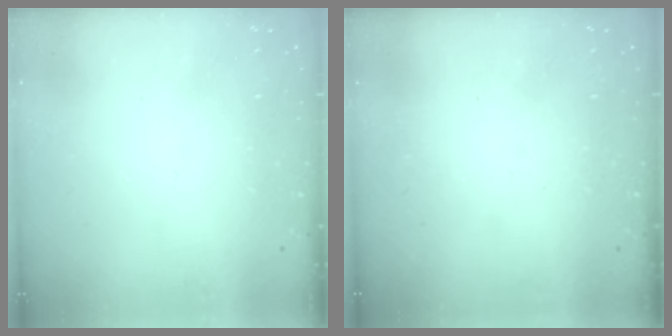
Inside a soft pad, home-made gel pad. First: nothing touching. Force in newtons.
{"total": 0.0}